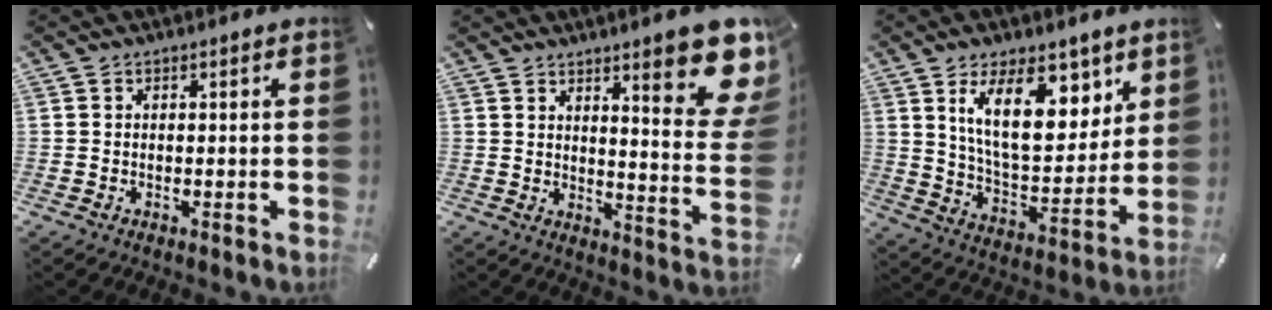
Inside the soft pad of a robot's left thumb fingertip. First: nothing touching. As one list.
[{"total": 16.5, "force": [10.0, 4.3, 12.3], "torque": [-0.163, -0.075, 0.160]}, {"total": 18.1, "force": [9.3, 9.3, 12.4], "torque": [-0.206, -0.032, 0.160]}]